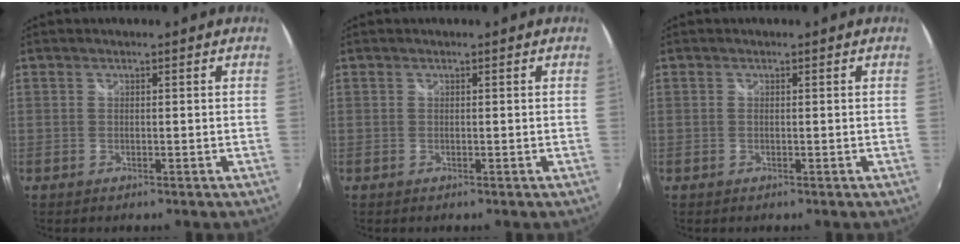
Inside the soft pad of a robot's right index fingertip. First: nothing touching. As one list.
[{"total": 0.0}, {"total": 0.0}]